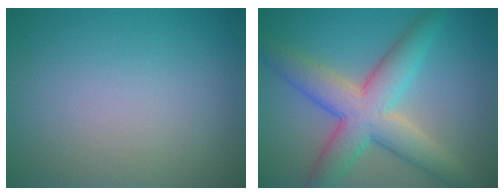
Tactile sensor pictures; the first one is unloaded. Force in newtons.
{"total": 7.5, "press": 7.5, "slide": 0.3}